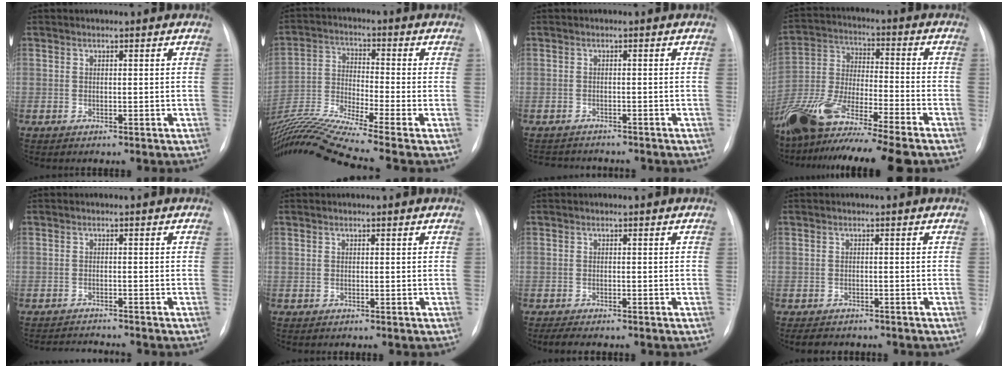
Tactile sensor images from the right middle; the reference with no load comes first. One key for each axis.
{"total": 15.8, "fx": -13.5, "fy": -2.8, "fz": 7.7, "tx": -0.153, "ty": -0.016, "tz": -0.242}
{"total": 5.6, "fx": -5.3, "fy": 1.7, "fz": 1.0, "tx": -0.010, "ty": -0.001, "tz": -0.072}
{"total": 20.7, "fx": -16.6, "fy": 1.0, "fz": 12.4, "tx": -0.271, "ty": -0.039, "tz": -0.301}
{"total": 4.2, "fx": -4.1, "fy": -0.5, "fz": 0.5, "tx": -0.007, "ty": -0.013, "tz": -0.064}
{"total": 0.0}
{"total": 3.0, "fx": -2.4, "fy": 0.8, "fz": 1.5, "tx": -0.027, "ty": -0.008, "tz": -0.030}
{"total": 4.6, "fx": -4.0, "fy": 1.3, "fz": 1.7, "tx": -0.029, "ty": -0.009, "tz": -0.057}